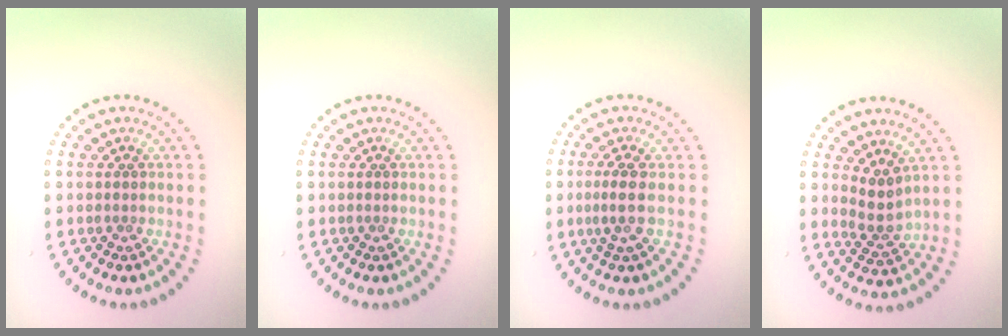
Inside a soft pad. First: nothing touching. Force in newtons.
{"total": 0.0}
{"total": 2.0, "press": 1.6, "slide": 1.2}
{"total": 2.3, "press": 1.7, "slide": 1.5}